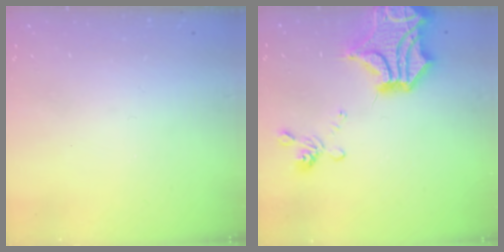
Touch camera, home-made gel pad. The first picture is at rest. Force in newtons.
{"total": 9.7, "press": 9.3, "slide": 2.8}